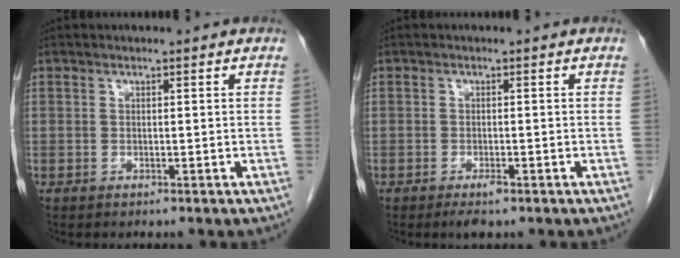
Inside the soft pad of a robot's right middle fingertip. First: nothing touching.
{"total": 2.0, "force": [-1.2, 0.5, 1.5], "torque": [-0.025, -0.002, -0.018]}